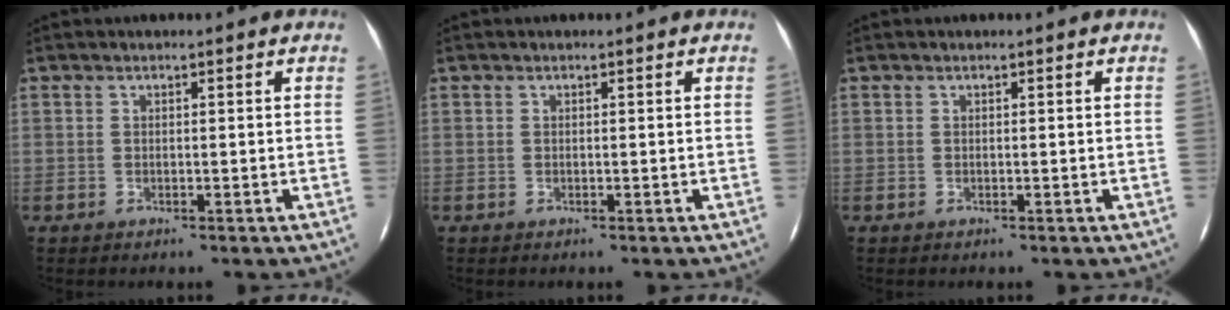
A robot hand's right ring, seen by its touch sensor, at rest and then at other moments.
{"total": 0.0}
{"total": 0.0}